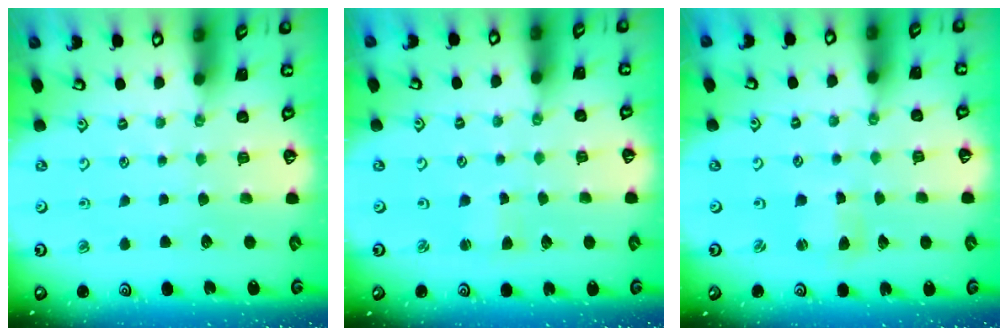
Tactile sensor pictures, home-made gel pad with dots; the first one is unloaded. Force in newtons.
{"total": 1.5, "press": 1.4, "slide": 0.2}
{"total": 2.1, "press": 2.1, "slide": 0.3}